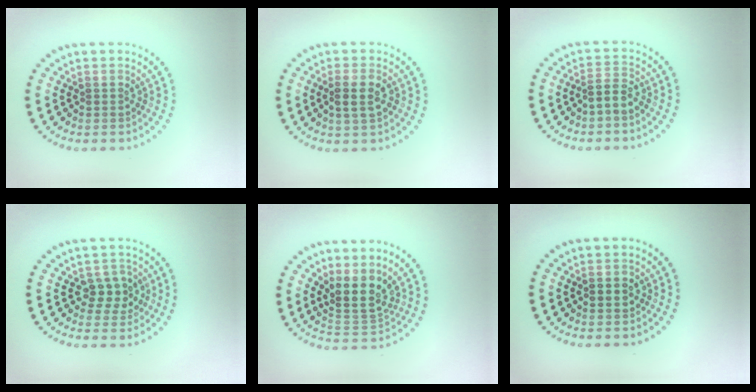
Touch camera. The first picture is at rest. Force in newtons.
{"total": 2.5, "press": 2.4, "slide": 0.3}
{"total": 1.8, "press": 1.5, "slide": 0.9}
{"total": 2.7, "press": 2.6, "slide": 0.7}
{"total": 3.8, "press": 3.1, "slide": 2.2}
{"total": 2.0, "press": 2.0, "slide": 0.1}